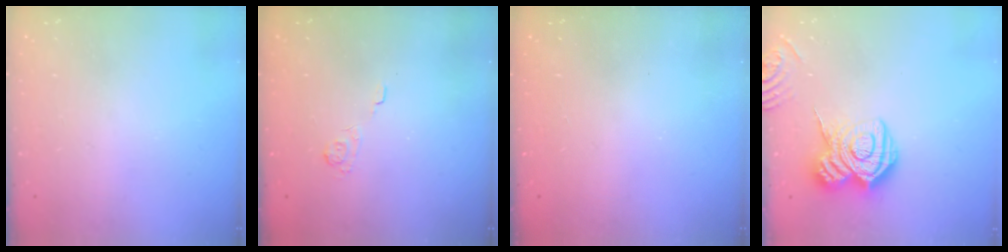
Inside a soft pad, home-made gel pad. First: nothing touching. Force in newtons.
{"total": 2.2, "press": 1.7, "slide": 1.4}
{"total": 2.6, "press": 2.4, "slide": 0.8}
{"total": 14.7, "press": 14.6, "slide": 1.0}